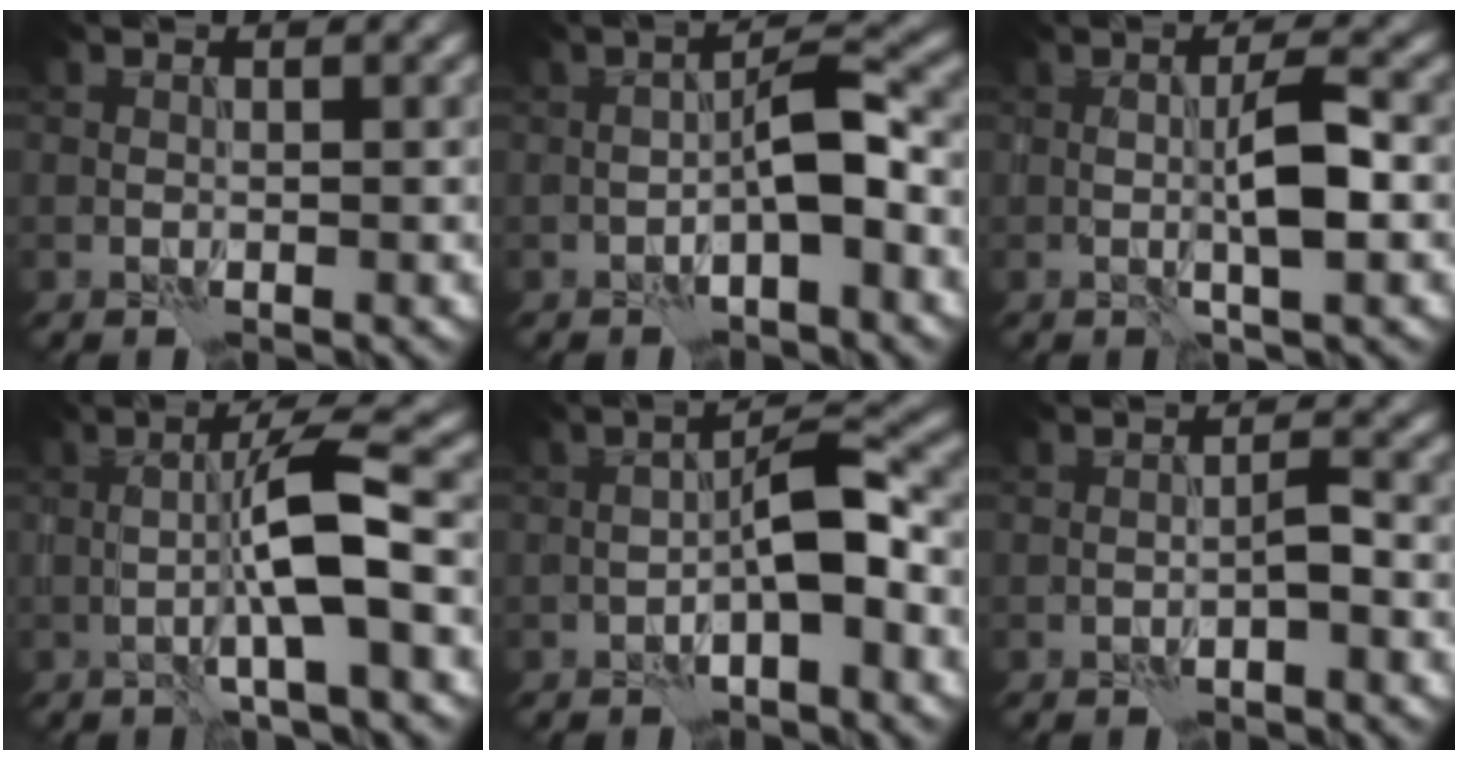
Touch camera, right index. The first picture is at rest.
{"total": 2.8, "force": [-0.8, 0.2, 2.7], "torque": [-0.065, 0.009, -0.024]}
{"total": 2.9, "force": [0.5, 0.0, 2.8], "torque": [-0.070, -0.003, 0.002]}
{"total": 4.7, "force": [0.3, 0.3, 4.7], "torque": [-0.102, 0.004, -0.007]}
{"total": 3.5, "force": [-0.9, 0.5, 3.3], "torque": [-0.074, 0.010, -0.026]}
{"total": 0.6, "force": [-0.1, -0.5, 0.4], "torque": [-0.027, 0.000, -0.011]}